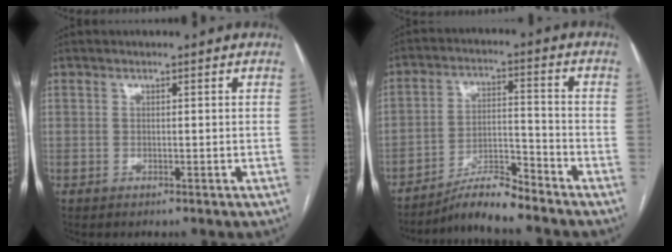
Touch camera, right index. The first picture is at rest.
{"total": 7.4, "force": [-6.9, 0.0, 2.8], "torque": [-0.046, 0.000, -0.120]}